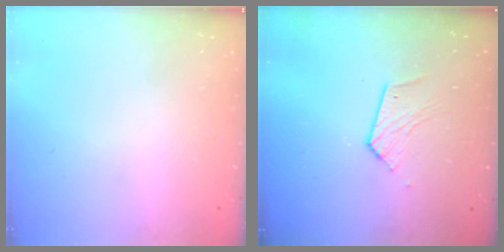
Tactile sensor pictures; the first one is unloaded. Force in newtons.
{"total": 7.0, "press": 7.0, "slide": 0.5}